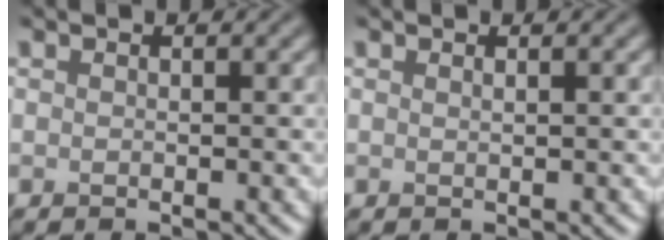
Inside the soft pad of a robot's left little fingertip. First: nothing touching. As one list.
[{"total": 0.6, "force": [0.3, 0.1, 0.5], "torque": [-0.004, 0.002, 0.005]}]